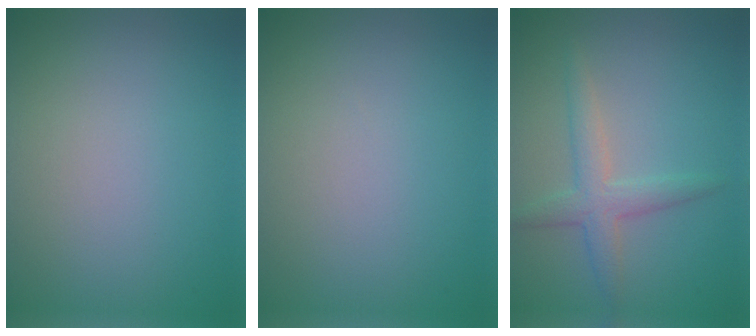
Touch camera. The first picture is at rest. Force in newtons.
{"total": 0.0}
{"total": 2.8, "press": 2.8, "slide": 0.0}